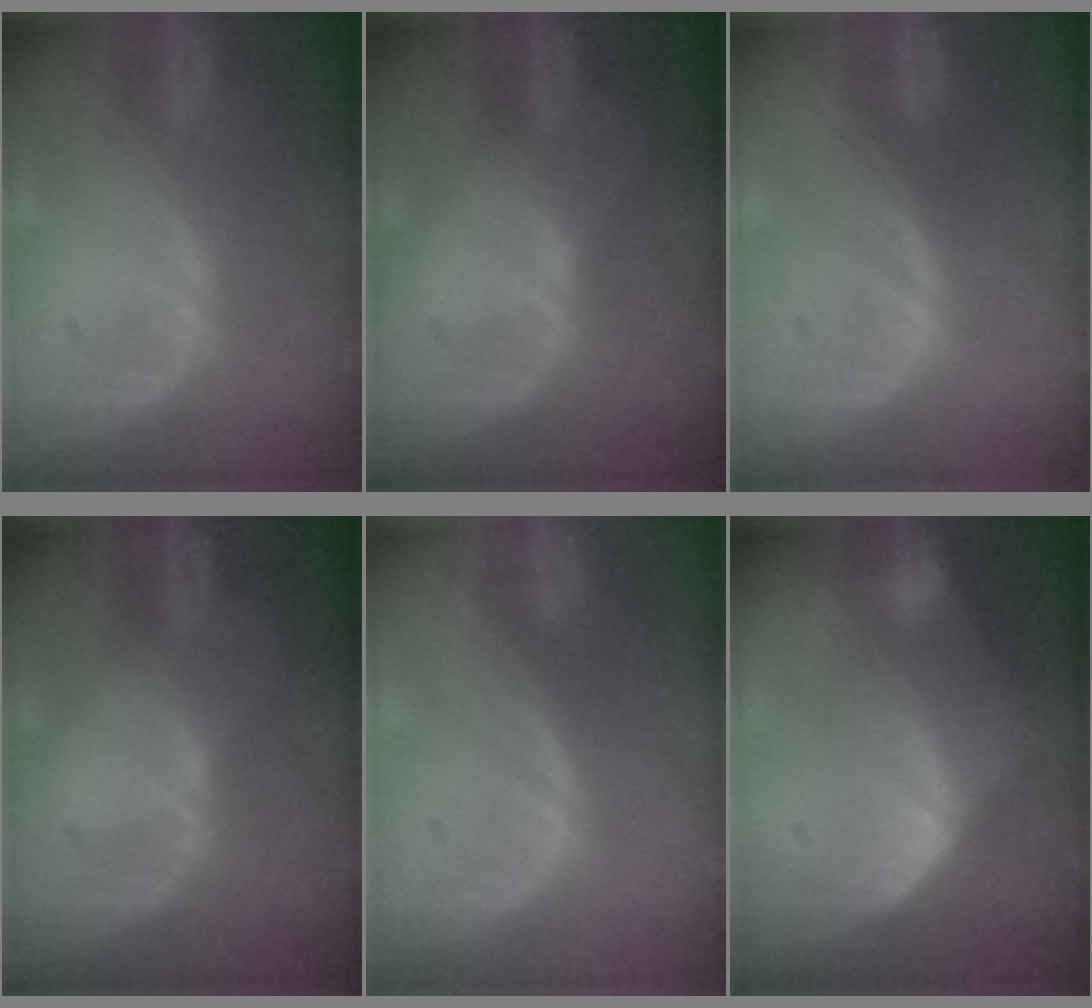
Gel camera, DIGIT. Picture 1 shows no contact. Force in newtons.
{"total": 1.1, "press": 0.8, "slide": 0.8}
{"total": 0.0}
{"total": 1.1, "press": 0.8, "slide": 0.8}
{"total": 0.0}
{"total": 7.3, "press": 6.3, "slide": 3.8}